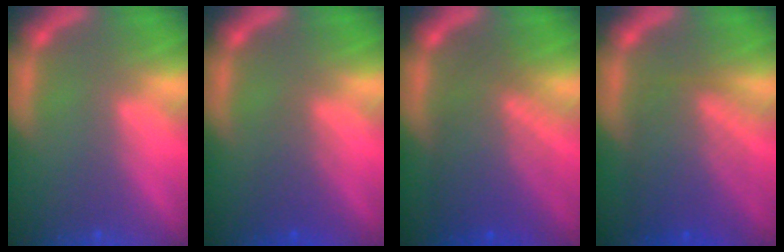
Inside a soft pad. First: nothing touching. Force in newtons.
{"total": 2.5}
{"total": 7.5}
{"total": 7.0}